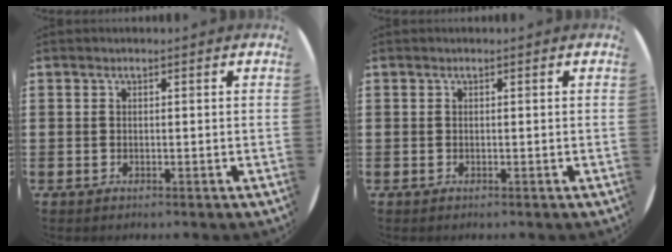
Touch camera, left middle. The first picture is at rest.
{"total": 0.0}